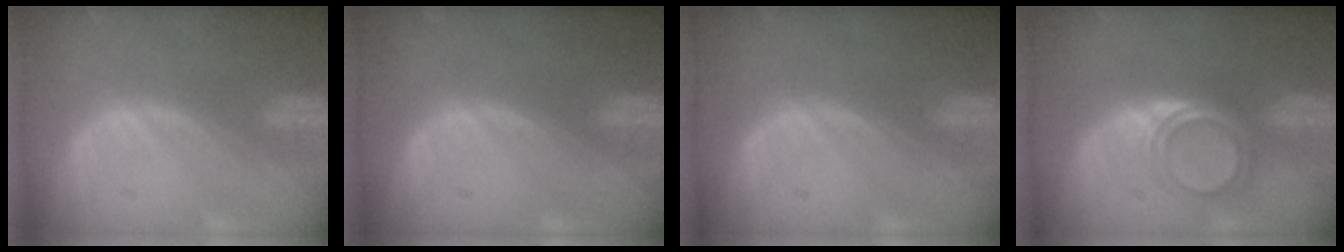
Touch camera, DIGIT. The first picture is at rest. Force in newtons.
{"total": 0.0}
{"total": 0.0}
{"total": 4.9, "press": 4.2, "slide": 2.5}